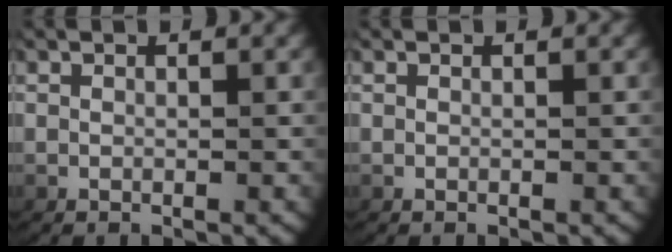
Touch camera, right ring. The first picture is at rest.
{"total": 0.0}